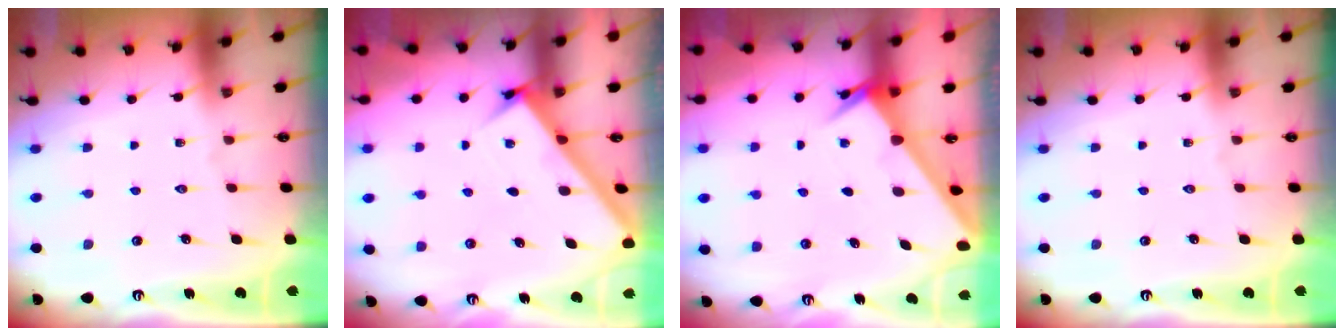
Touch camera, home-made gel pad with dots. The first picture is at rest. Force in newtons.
{"total": 3.0, "press": 3.0, "slide": 0.2}
{"total": 2.4, "press": 2.4, "slide": 0.3}
{"total": 0.0}